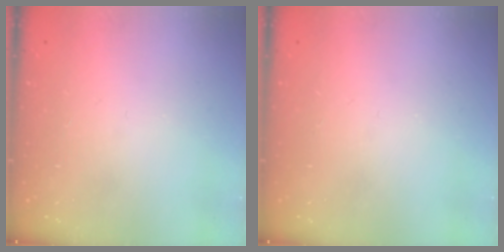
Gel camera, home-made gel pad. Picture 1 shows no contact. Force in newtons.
{"total": 0.0}